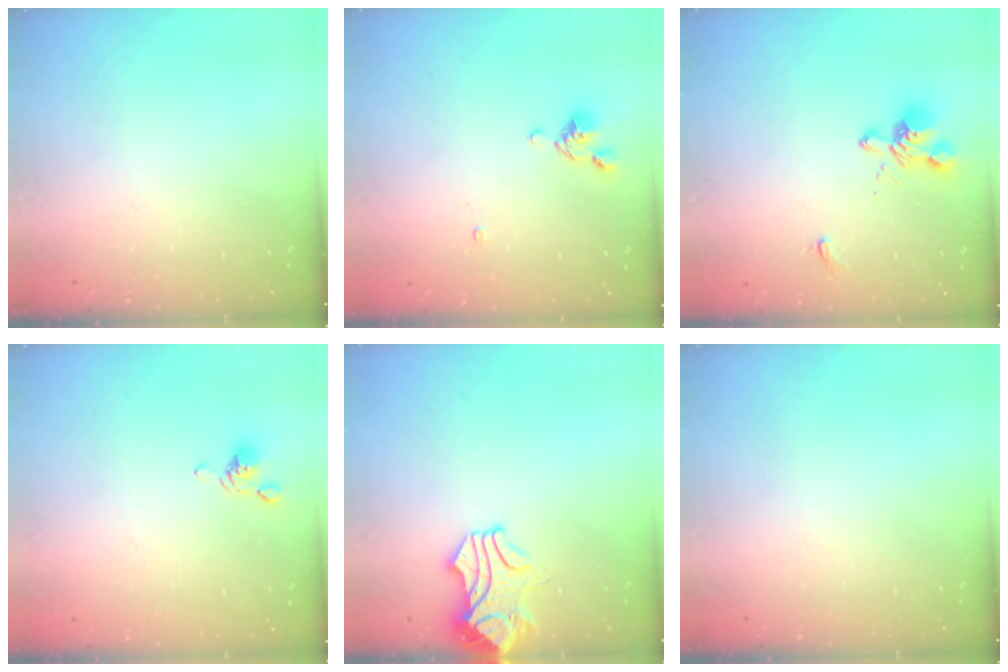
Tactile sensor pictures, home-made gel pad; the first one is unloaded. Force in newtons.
{"total": 4.6, "press": 4.5, "slide": 0.6}
{"total": 1.5, "press": 1.0, "slide": 1.2}
{"total": 2.6, "press": 2.6, "slide": 0.5}
{"total": 2.4, "press": 2.3, "slide": 0.6}
{"total": 0.0}